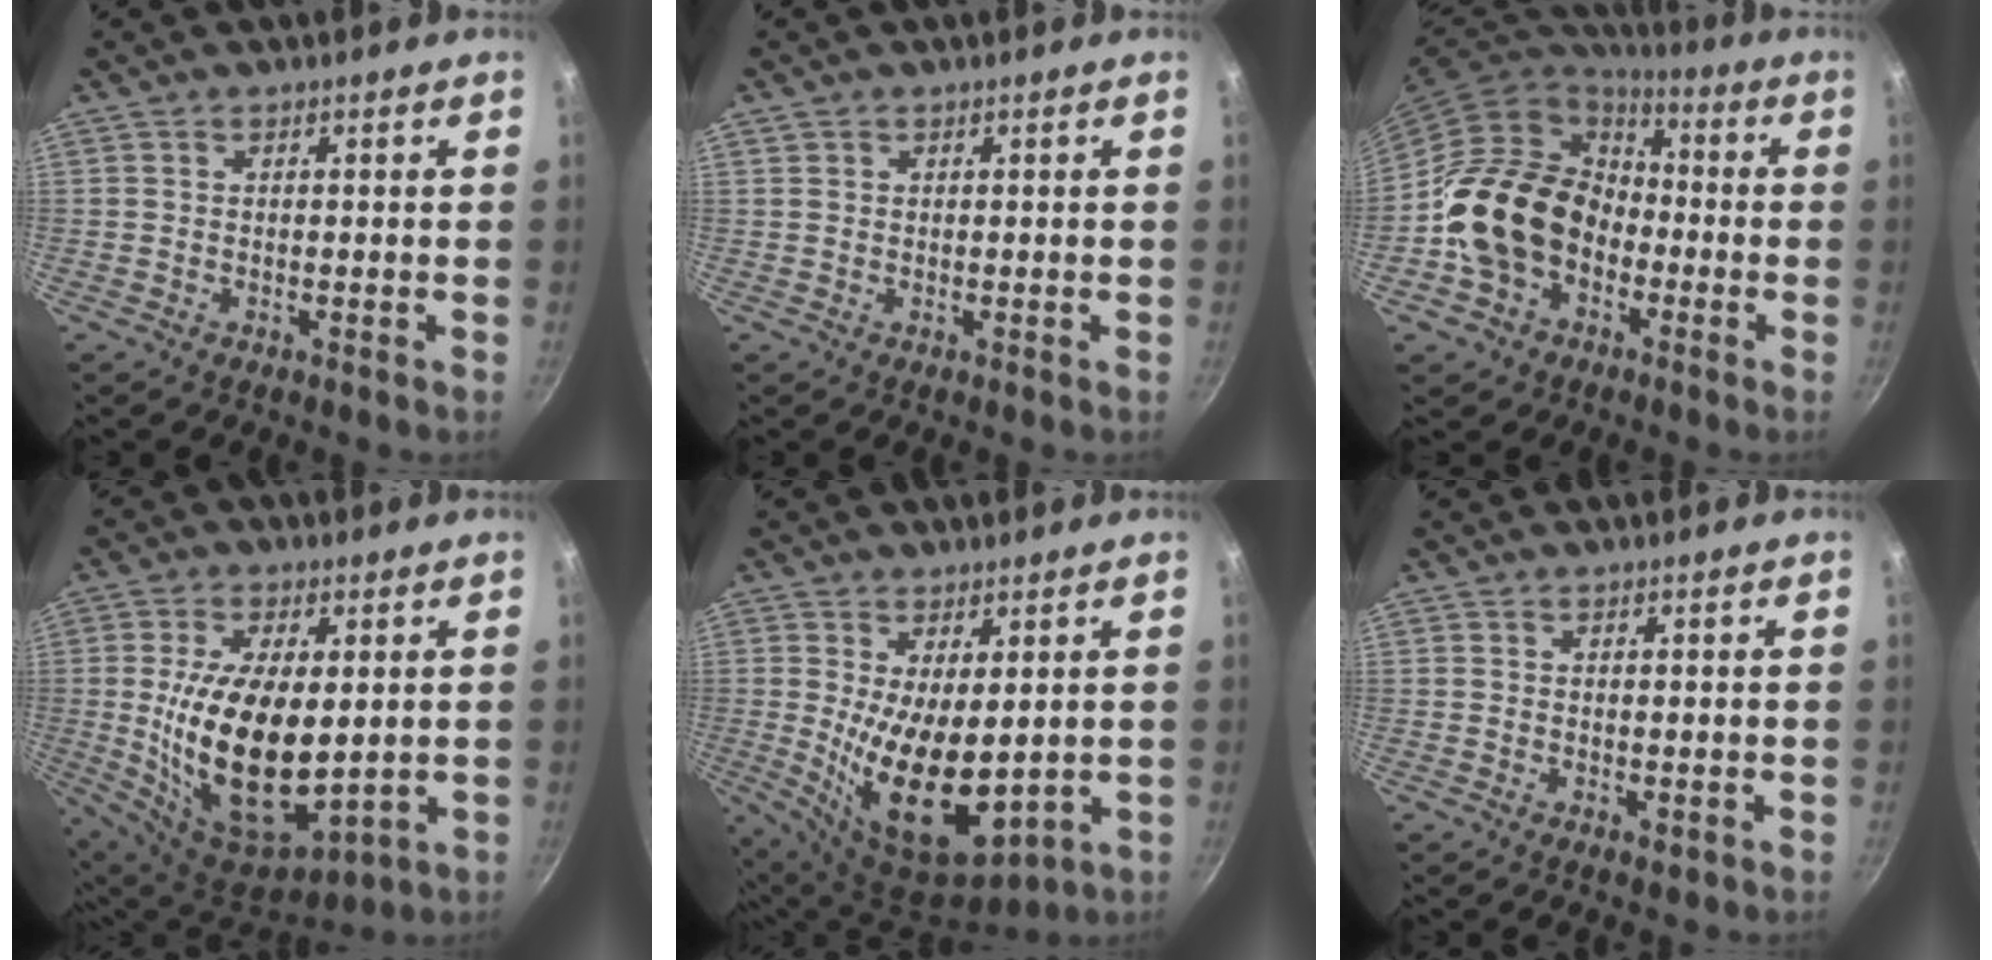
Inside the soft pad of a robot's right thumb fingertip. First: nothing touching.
{"total": 0.7, "force": [0.4, 0.6, 0.2], "torque": [-0.001, 0.003, 0.004]}
{"total": 18.3, "force": [-4.4, 14.2, 10.7], "torque": [-0.163, 0.057, -0.087]}
{"total": 20.3, "force": [0.2, 10.2, 17.5], "torque": [-0.307, -0.020, 0.021]}
{"total": 14.4, "force": [0.5, 7.0, 12.5], "torque": [-0.200, -0.039, 0.031]}
{"total": 1.0, "force": [-0.1, 0.4, 0.9], "torque": [-0.013, -0.004, -0.001]}